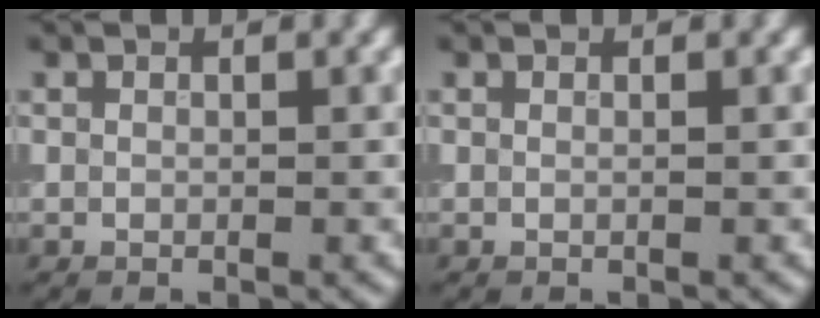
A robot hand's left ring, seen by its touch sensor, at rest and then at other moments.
{"total": 0.0}